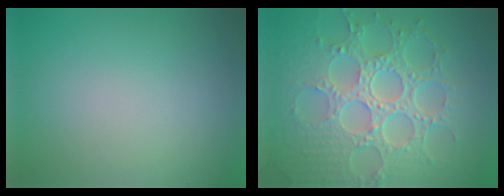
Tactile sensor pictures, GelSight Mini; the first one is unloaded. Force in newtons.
{"total": 8.9, "press": 6.5, "slide": 6.1}